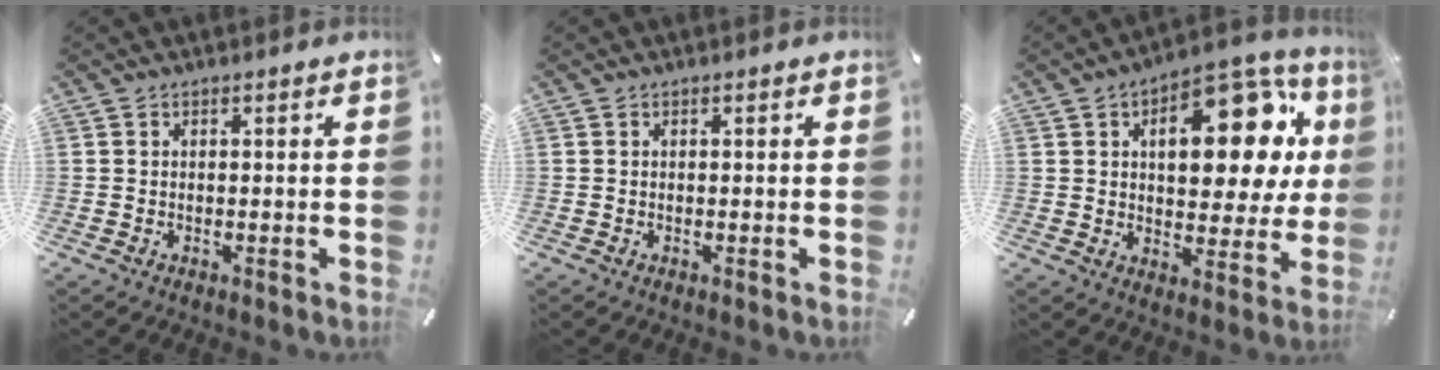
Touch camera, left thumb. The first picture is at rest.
{"total": 0.0}
{"total": 21.1, "force": [7.1, 11.3, 16.3], "torque": [-0.206, -0.042, 0.111]}